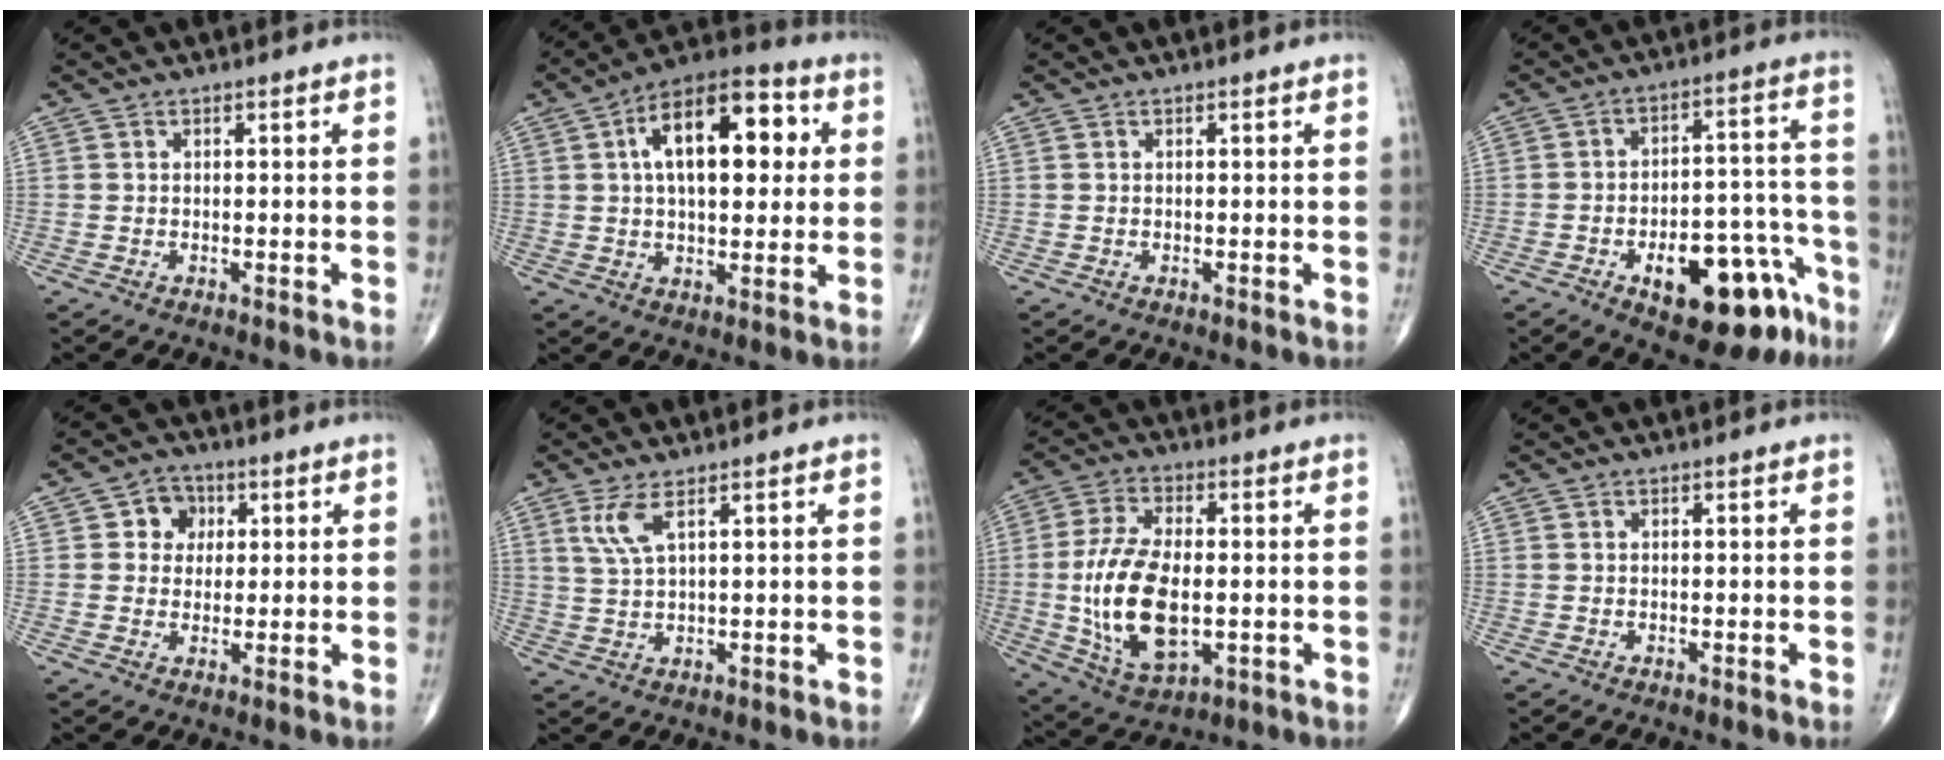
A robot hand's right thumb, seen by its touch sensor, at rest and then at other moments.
{"total": 17.9, "force": [4.2, 9.0, 14.9], "torque": [-0.199, 0.019, 0.056]}
{"total": 0.0}
{"total": 18.1, "force": [-9.6, 8.2, 13.0], "torque": [-0.130, 0.082, -0.123]}
{"total": 5.2, "force": [1.4, 4.7, 1.8], "torque": [0.006, 0.004, 0.015]}
{"total": 4.3, "force": [2.2, 0.9, 3.5], "torque": [-0.084, -0.008, 0.056]}
{"total": 16.1, "force": [-1.6, 8.1, 13.8], "torque": [-0.271, -0.003, -0.020]}
{"total": 0.0}